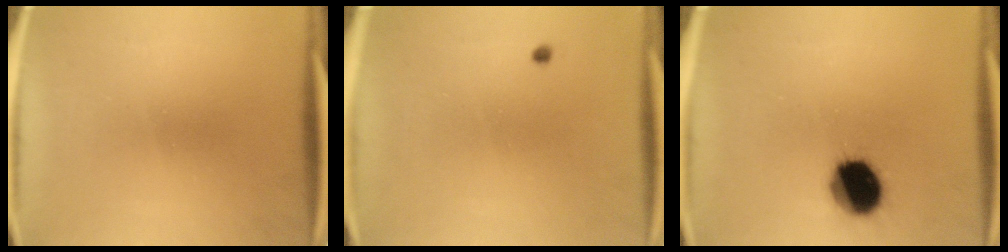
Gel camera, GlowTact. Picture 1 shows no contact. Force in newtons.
{"total": 0.5}
{"total": 13.9}